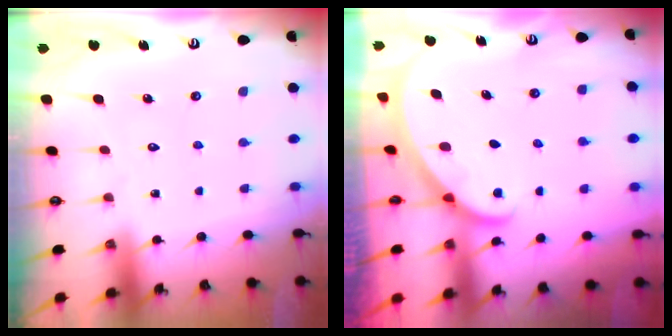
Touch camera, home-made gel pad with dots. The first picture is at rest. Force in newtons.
{"total": 1.8, "press": 1.8, "slide": 0.1}